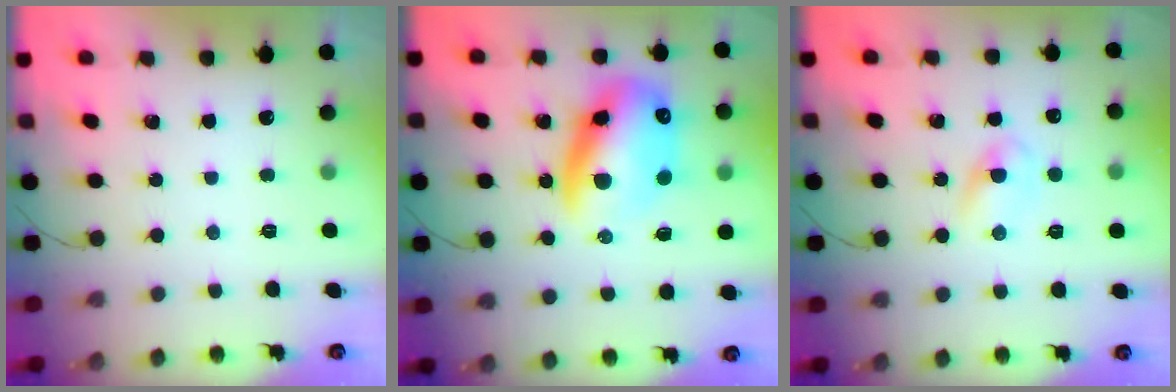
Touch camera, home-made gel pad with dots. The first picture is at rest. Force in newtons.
{"total": 18.6, "press": 17.9, "slide": 4.8}
{"total": 2.7, "press": 2.5, "slide": 1.1}